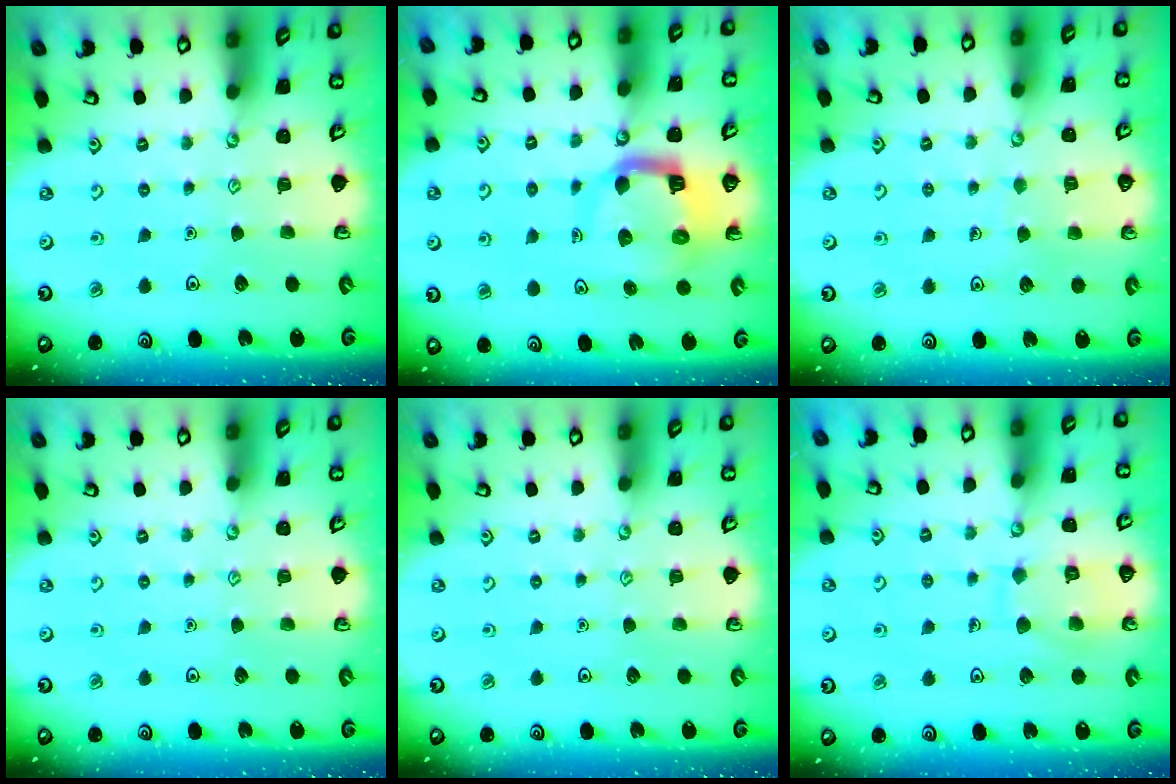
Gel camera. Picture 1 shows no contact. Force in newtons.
{"total": 10.2, "press": 10.1, "slide": 1.4}
{"total": 4.4, "press": 4.4, "slide": 0.4}
{"total": 0.0}
{"total": 0.0}
{"total": 9.8, "press": 9.8, "slide": 1.0}